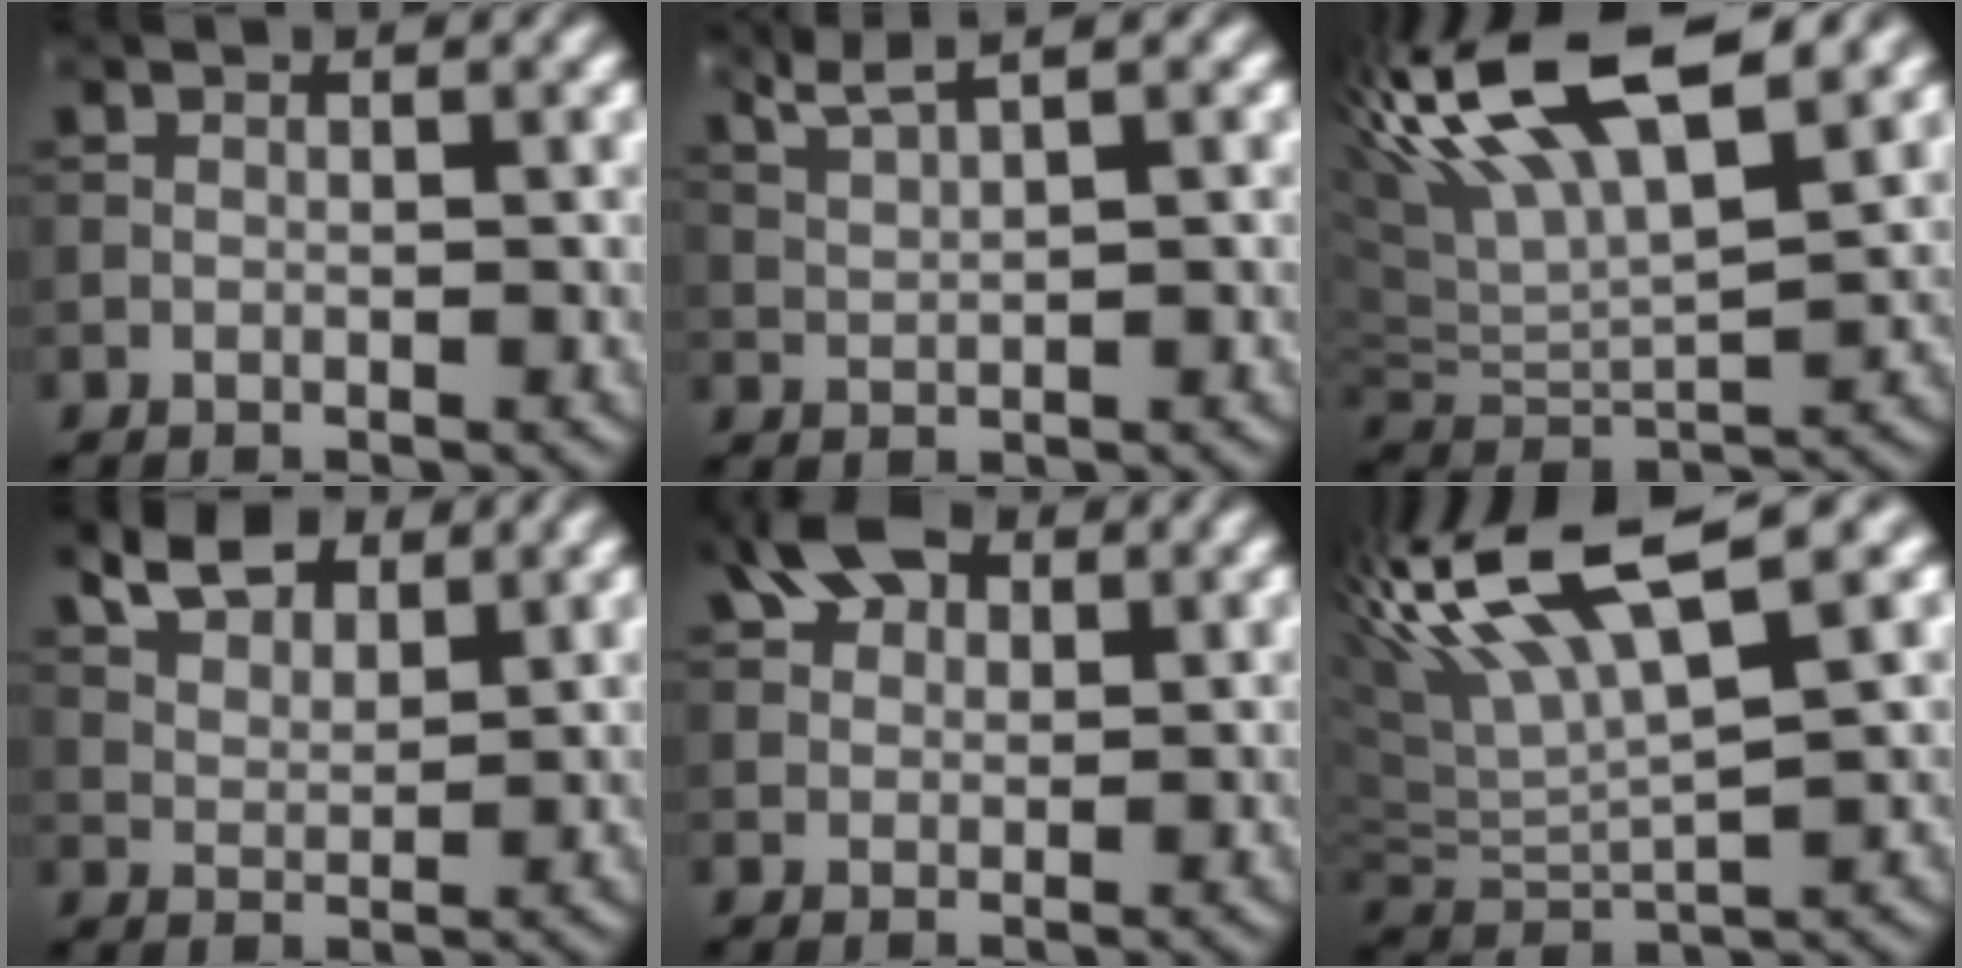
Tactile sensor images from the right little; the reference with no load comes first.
{"total": 3.4, "force": [2.5, 0.5, 2.2], "torque": [-0.045, 0.011, 0.051]}
{"total": 11.8, "force": [6.0, 3.6, 9.5], "torque": [-0.189, 0.023, 0.102]}
{"total": 5.6, "force": [3.9, 2.8, 2.9], "torque": [-0.061, 0.005, 0.069]}
{"total": 5.5, "force": [2.9, 3.3, 3.2], "torque": [-0.065, 0.016, 0.045]}
{"total": 10.2, "force": [5.3, 2.2, 8.4], "torque": [-0.164, 0.030, 0.097]}